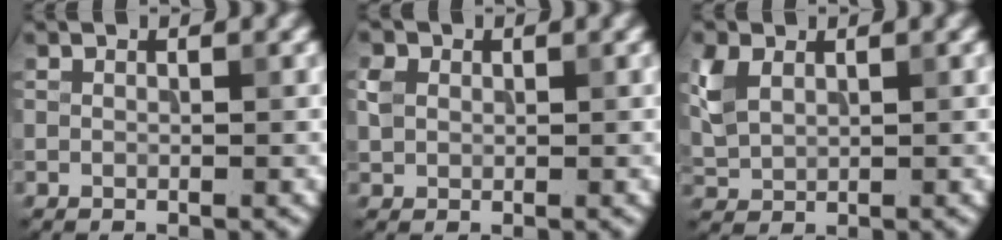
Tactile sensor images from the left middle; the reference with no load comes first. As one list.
[{"total": 1.7, "force": [0.4, 1.5, 0.6], "torque": [-0.011, 0.002, 0.006]}, {"total": 3.4, "force": [1.4, 2.3, 2.1], "torque": [-0.058, 0.004, 0.033]}]